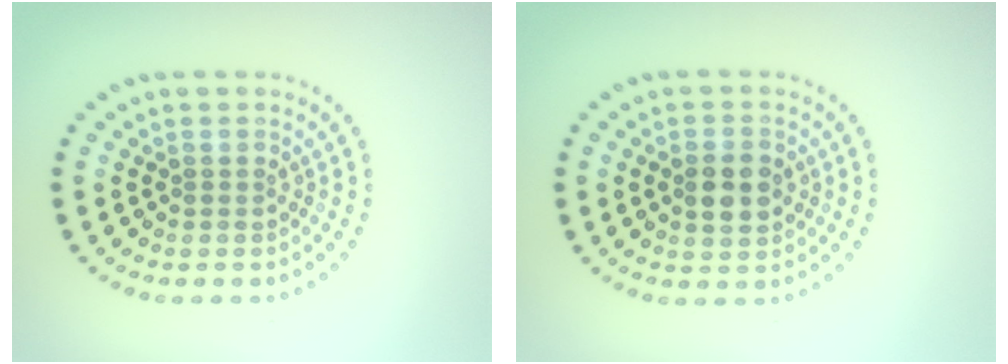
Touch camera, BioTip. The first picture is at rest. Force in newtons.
{"total": 3.7, "press": 3.7, "slide": 0.1}